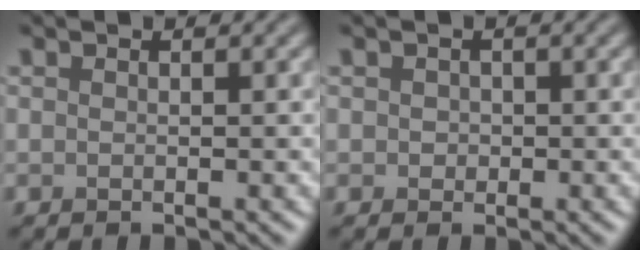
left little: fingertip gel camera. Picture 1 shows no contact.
{"total": 0.9, "force": [0.1, 0.8, 0.3], "torque": [-0.001, -0.002, -0.001]}